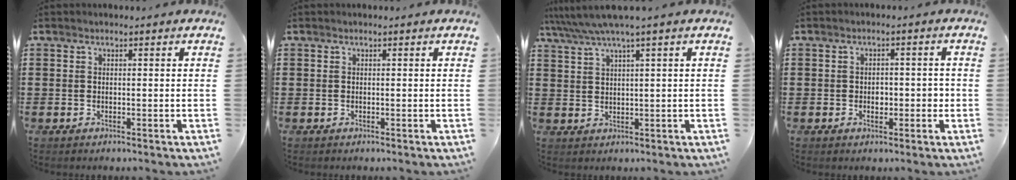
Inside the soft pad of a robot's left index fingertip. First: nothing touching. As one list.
[{"total": 0.0}, {"total": 3.9, "force": [2.5, -0.3, 2.9], "torque": [-0.064, -0.006, 0.042]}, {"total": 2.3, "force": [-0.5, 1.4, 1.7], "torque": [-0.026, 0.001, -0.014]}]